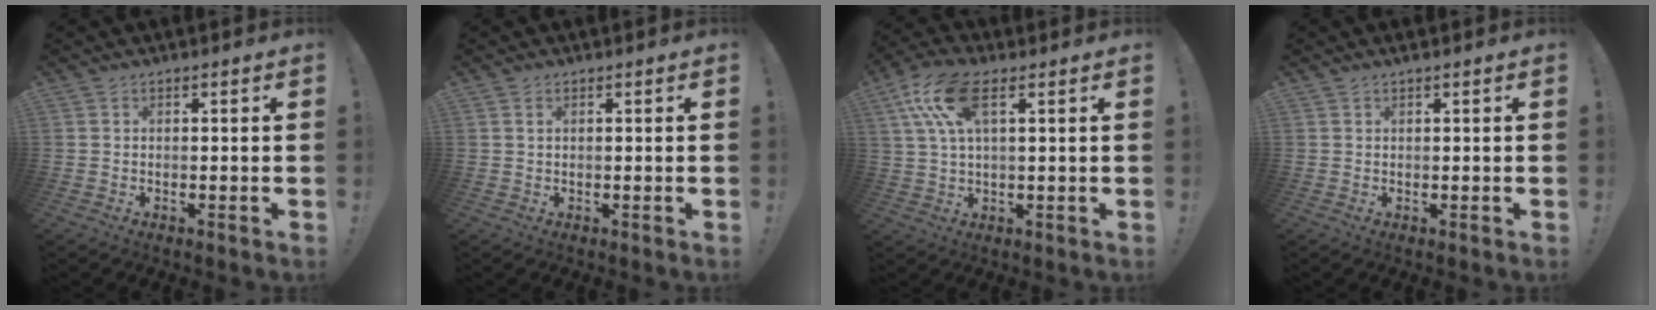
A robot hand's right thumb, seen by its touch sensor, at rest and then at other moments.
{"total": 0.9, "force": [0.5, 0.3, 0.7], "torque": [-0.006, -0.003, 0.008]}
{"total": 12.7, "force": [5.1, 5.3, 10.4], "torque": [-0.200, -0.005, 0.095]}
{"total": 1.0, "force": [0.9, -0.2, 0.3], "torque": [-0.005, 0.000, 0.016]}